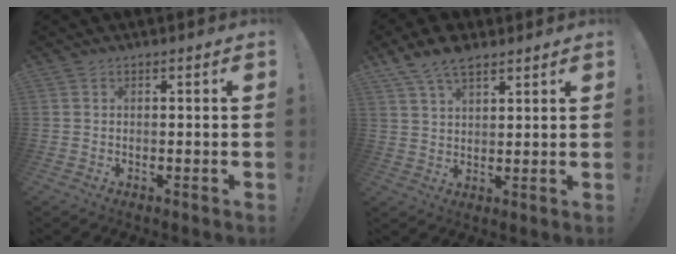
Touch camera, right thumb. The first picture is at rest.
{"total": 8.2, "force": [5.8, 3.8, 4.4], "torque": [-0.079, -0.020, 0.110]}